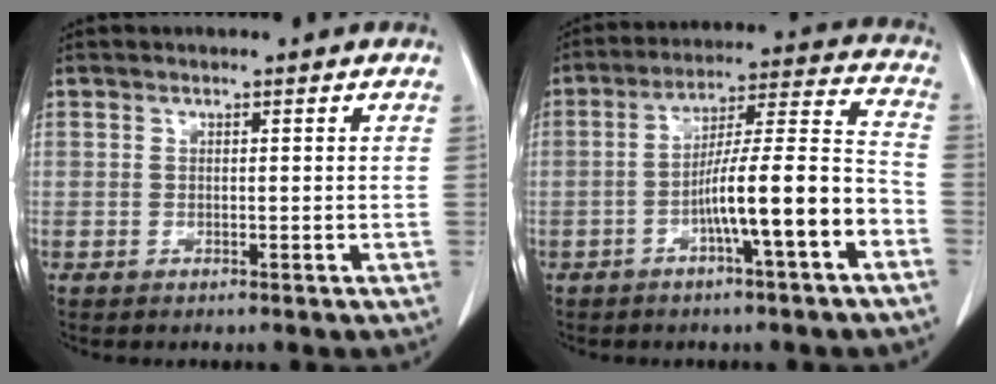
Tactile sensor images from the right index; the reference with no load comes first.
{"total": 12.8, "force": [-5.0, 0.4, 11.8], "torque": [-0.194, 0.020, -0.080]}